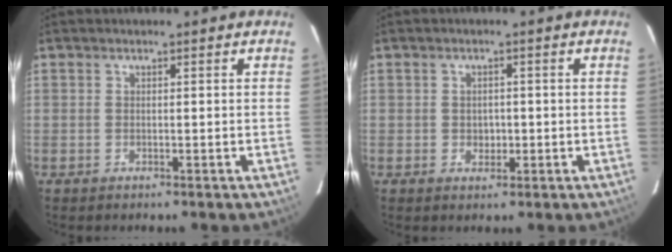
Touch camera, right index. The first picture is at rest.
{"total": 2.4, "force": [-0.4, 2.1, 1.0], "torque": [-0.013, 0.002, -0.002]}